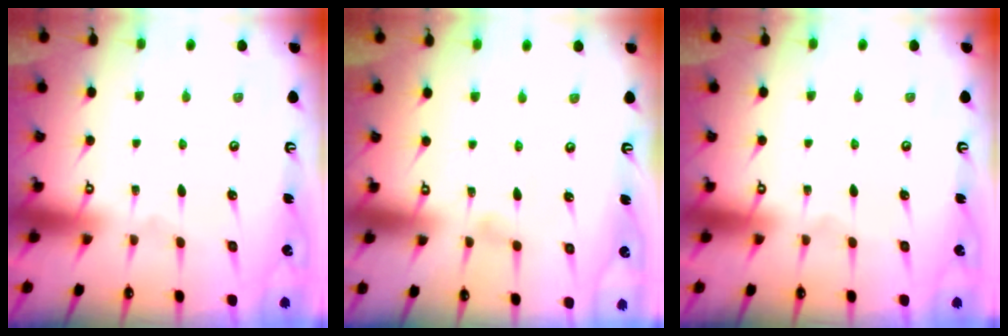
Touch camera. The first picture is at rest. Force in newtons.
{"total": 2.8, "press": 2.8, "slide": 0.3}
{"total": 0.0}